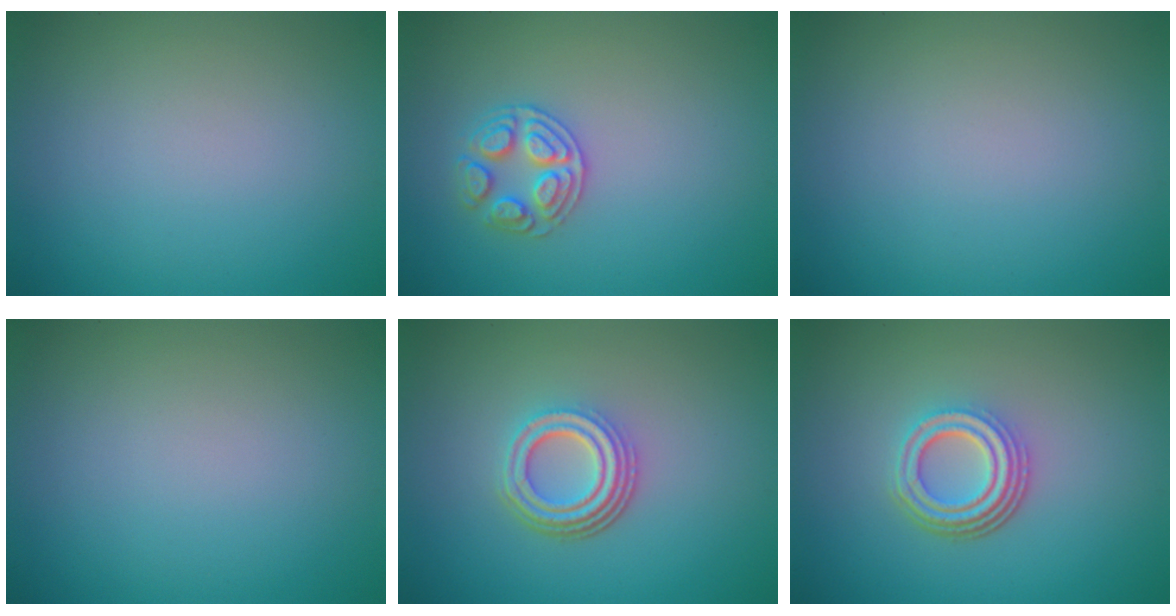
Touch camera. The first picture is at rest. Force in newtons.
{"total": 2.6, "press": 2.6, "slide": 0.4}
{"total": 0.0}
{"total": 0.0}
{"total": 4.6, "press": 3.3, "slide": 3.2}
{"total": 4.6, "press": 3.3, "slide": 3.2}